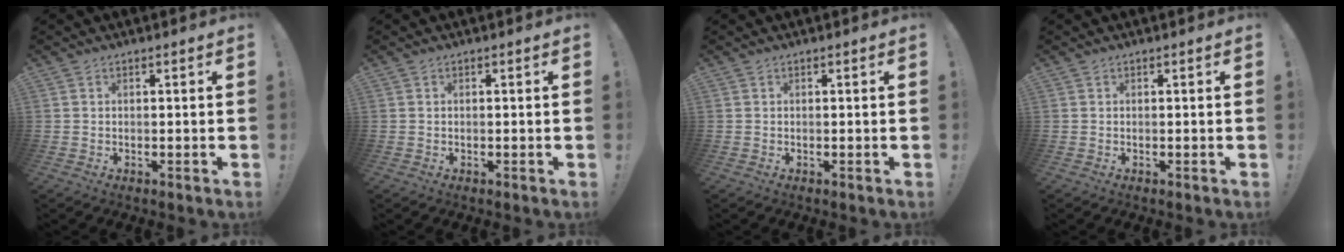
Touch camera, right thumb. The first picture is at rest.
{"total": 0.0}
{"total": 0.0}
{"total": 0.0}